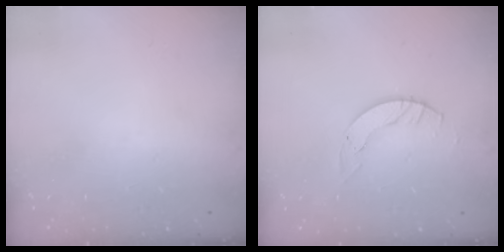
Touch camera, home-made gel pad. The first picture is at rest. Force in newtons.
{"total": 4.5, "press": 4.5, "slide": 0.5}